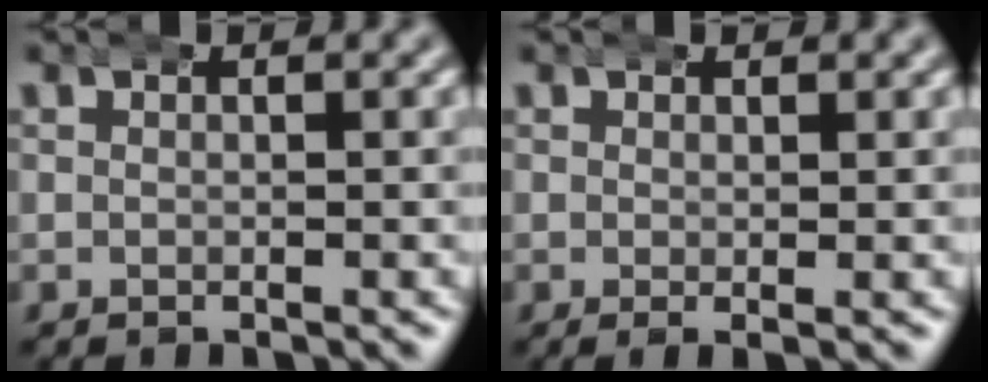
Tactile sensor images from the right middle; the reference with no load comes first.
{"total": 1.1, "force": [0.1, 0.1, 1.1], "torque": [-0.022, 0.000, 0.000]}